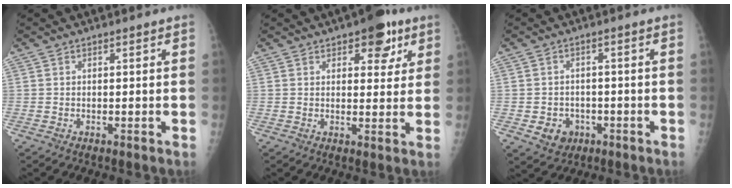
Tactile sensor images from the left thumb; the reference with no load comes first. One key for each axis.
{"total": 7.7, "fx": 4.1, "fy": 4.0, "fz": 5.2, "tx": -0.032, "ty": -0.013, "tz": 0.047}
{"total": 5.1, "fx": -1.8, "fy": 4.4, "fz": 1.9, "tx": -0.010, "ty": 0.010, "tz": -0.019}